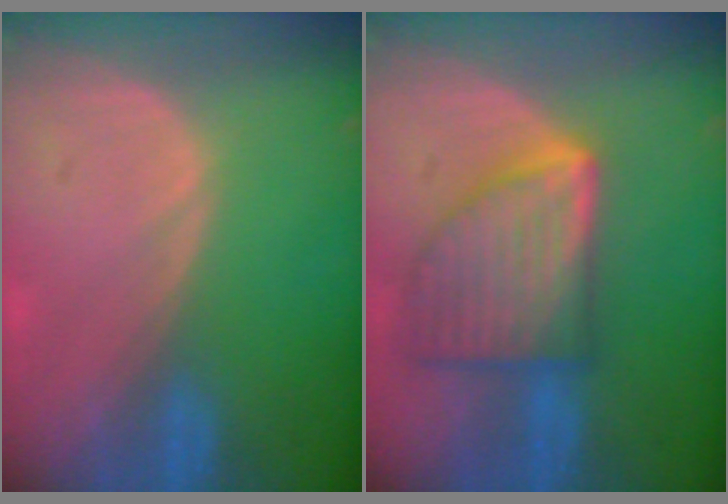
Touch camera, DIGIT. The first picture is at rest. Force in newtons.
{"total": 9.3, "press": 9.3, "slide": 0.5}